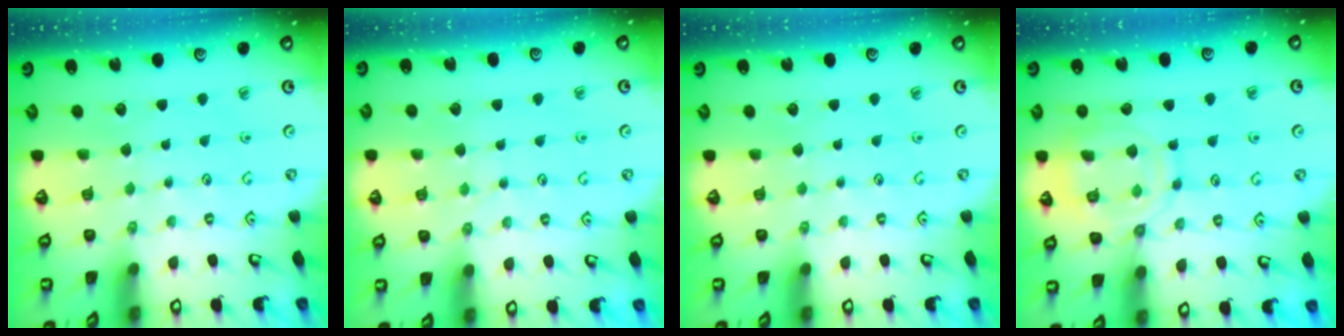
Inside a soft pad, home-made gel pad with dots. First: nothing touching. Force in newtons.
{"total": 4.5, "press": 4.4, "slide": 0.4}
{"total": 0.0}
{"total": 13.2, "press": 13.1, "slide": 1.2}